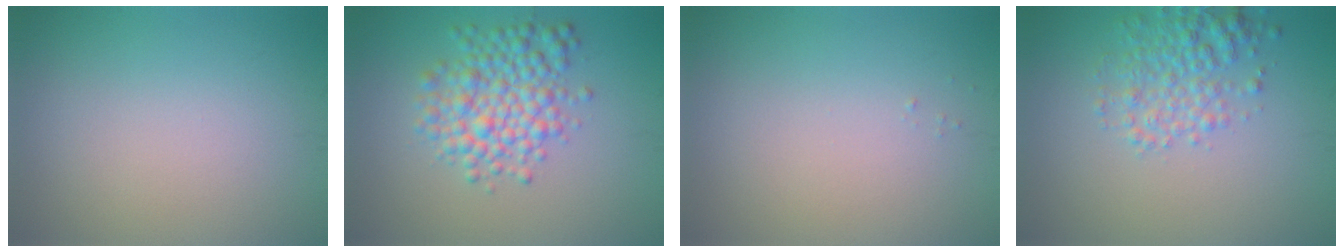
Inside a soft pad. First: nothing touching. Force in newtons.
{"total": 5.4, "press": 5.4, "slide": 0.1}
{"total": 0.0}
{"total": 3.7, "press": 3.7, "slide": 0.1}